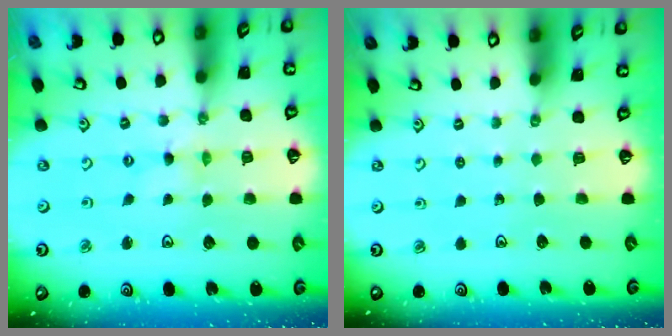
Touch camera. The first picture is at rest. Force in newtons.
{"total": 0.0}